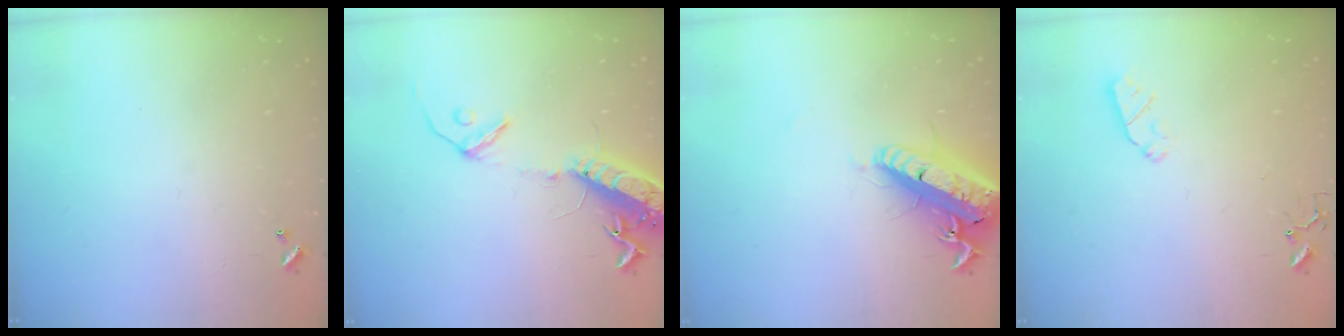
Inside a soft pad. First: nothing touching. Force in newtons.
{"total": 16.3, "press": 15.8, "slide": 4.0}
{"total": 23.1, "press": 22.6, "slide": 5.0}
{"total": 5.5, "press": 5.5, "slide": 0.4}